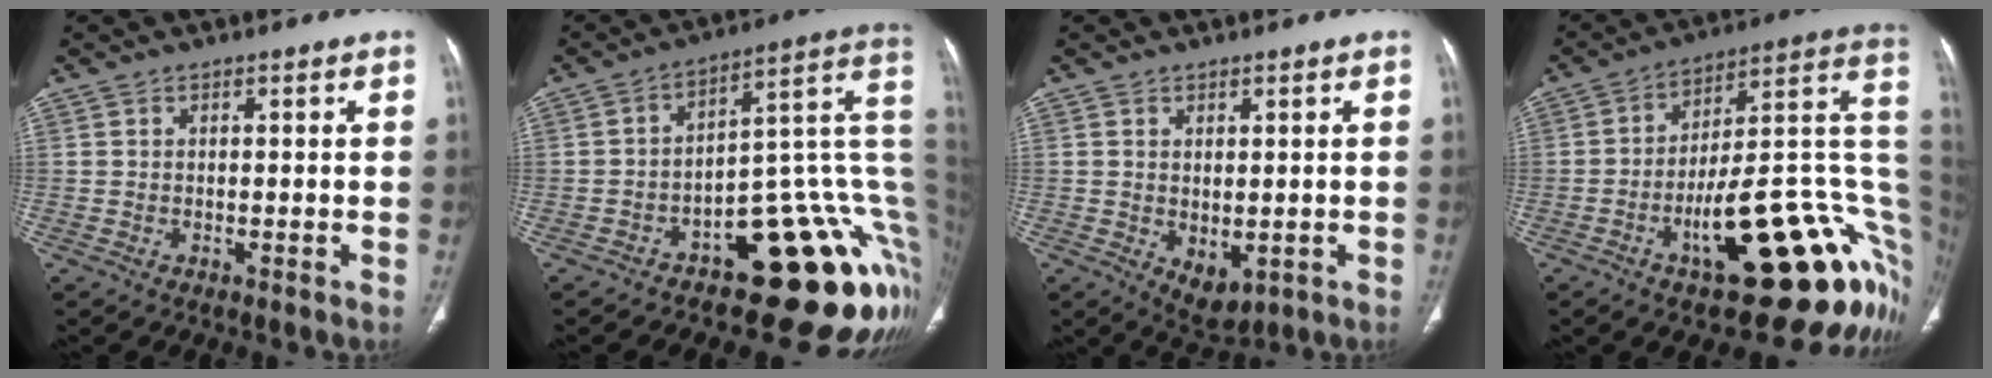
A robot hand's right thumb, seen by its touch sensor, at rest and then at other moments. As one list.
[{"total": 23.1, "force": [-5.6, 10.3, 20.0], "torque": [-0.145, 0.077, -0.067]}, {"total": 4.6, "force": [-0.7, 2.9, 3.5], "torque": [-0.044, -0.006, 0.009]}, {"total": 29.1, "force": [-7.3, 10.3, 26.2], "torque": [-0.261, 0.046, -0.095]}]